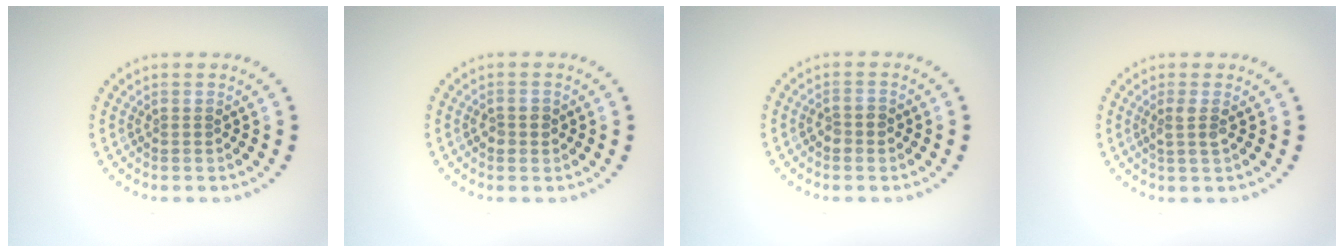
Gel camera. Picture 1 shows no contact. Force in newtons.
{"total": 1.3, "press": 1.3, "slide": 0.2}
{"total": 1.3, "press": 1.3, "slide": 0.4}
{"total": 1.4, "press": 1.1, "slide": 0.9}